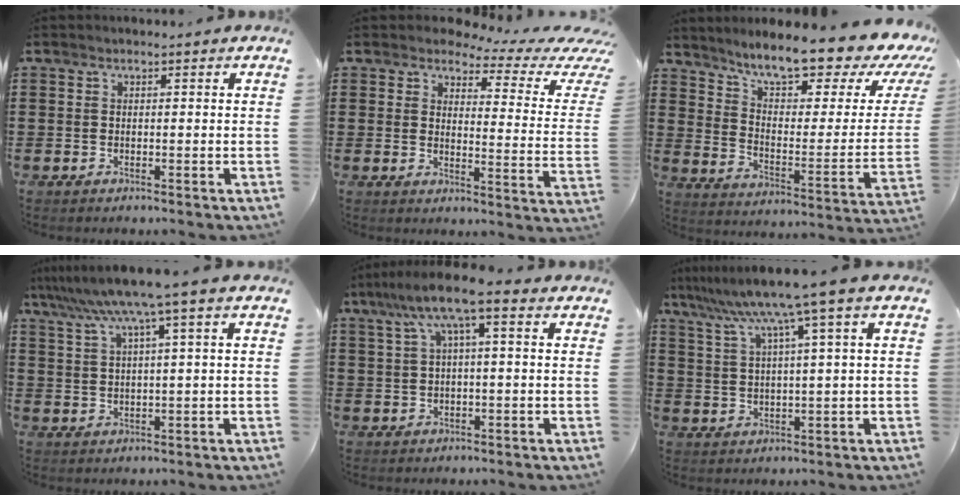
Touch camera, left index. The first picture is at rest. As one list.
[{"total": 3.7, "force": [2.9, 1.3, 2.0], "torque": [-0.043, -0.022, 0.041]}, {"total": 10.3, "force": [8.9, 1.3, 5.0], "torque": [-0.108, -0.066, 0.148]}, {"total": 6.6, "force": [3.7, -0.5, 5.5], "torque": [-0.117, -0.018, 0.060]}, {"total": 6.7, "force": [1.7, 0.8, 6.5], "torque": [-0.126, 0.007, 0.026]}, {"total": 7.9, "force": [5.0, -0.7, 6.1], "torque": [-0.136, -0.024, 0.079]}]